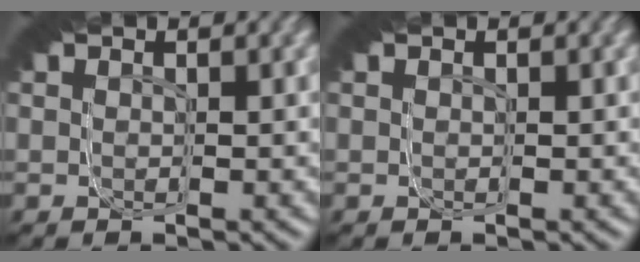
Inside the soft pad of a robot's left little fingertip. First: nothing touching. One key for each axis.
{"total": 0.0}